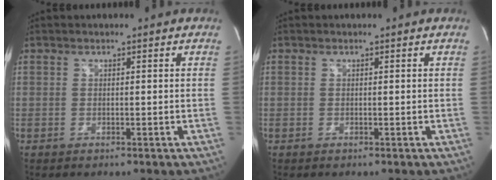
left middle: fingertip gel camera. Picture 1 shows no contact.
{"total": 0.0}